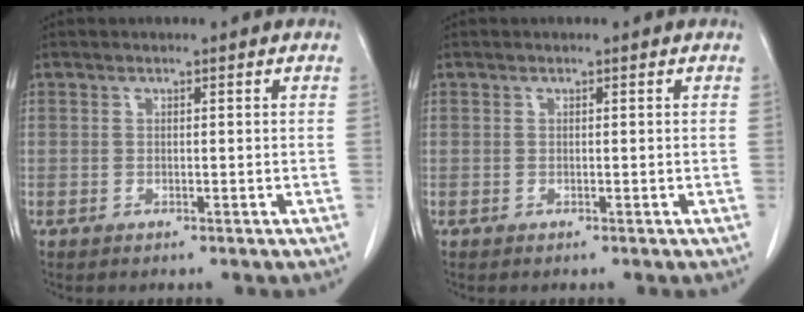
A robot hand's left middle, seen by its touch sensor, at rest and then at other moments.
{"total": 0.0}